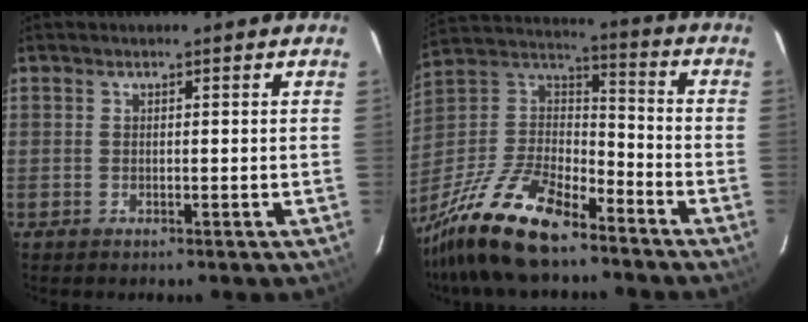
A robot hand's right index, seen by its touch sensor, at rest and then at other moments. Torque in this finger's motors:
{"motor_torque": [1.04, -1.10, 0.46, 0.10]}